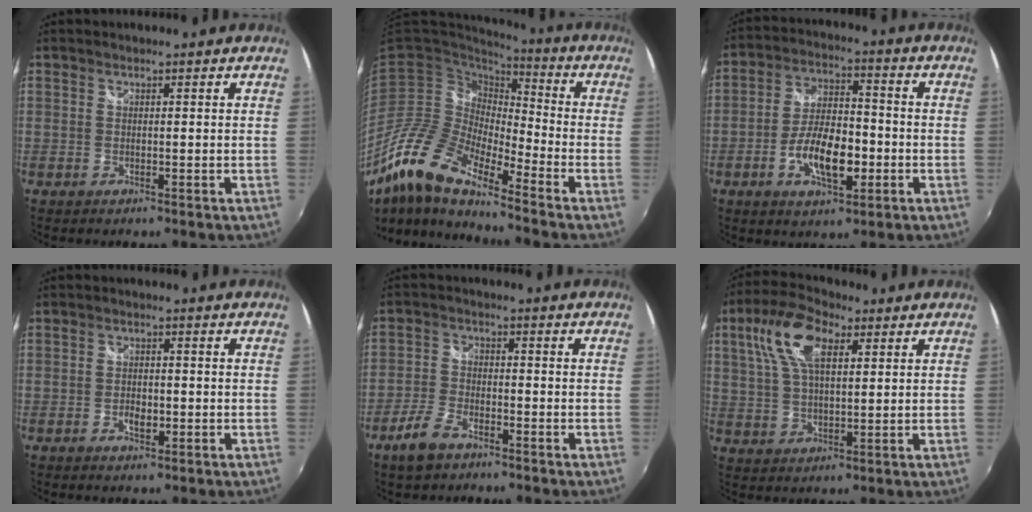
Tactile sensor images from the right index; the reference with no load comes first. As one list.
[{"total": 15.9, "force": [-11.7, 4.1, 9.9], "torque": [-0.179, -0.013, -0.239]}, {"total": 11.0, "force": [-3.5, 5.0, 9.2], "torque": [-0.180, 0.003, -0.058]}, {"total": 2.7, "force": [-0.9, 1.7, 1.8], "torque": [-0.033, -0.002, -0.016]}, {"total": 6.4, "force": [-4.4, 3.1, 3.5], "torque": [-0.088, 0.001, -0.086]}, {"total": 11.7, "force": [4.6, 5.6, 9.2], "torque": [-0.185, 0.028, 0.083]}]